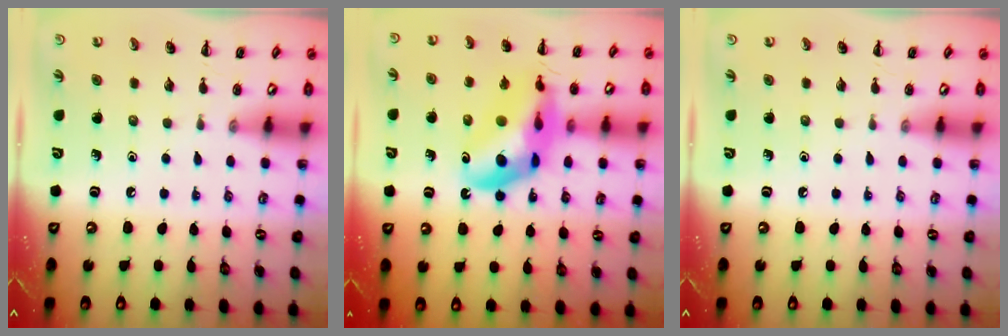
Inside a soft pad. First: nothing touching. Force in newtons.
{"total": 16.8, "press": 16.3, "slide": 4.3}
{"total": 0.0}